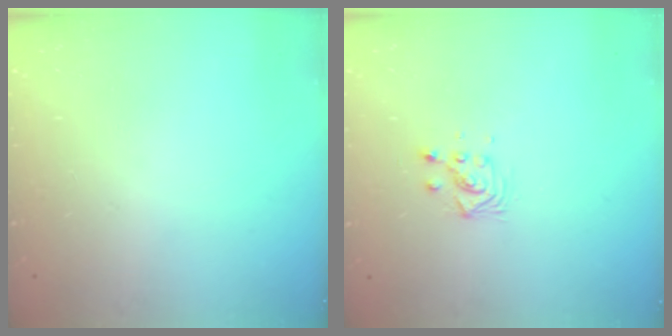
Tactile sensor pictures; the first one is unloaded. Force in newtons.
{"total": 3.7, "press": 3.7, "slide": 0.3}